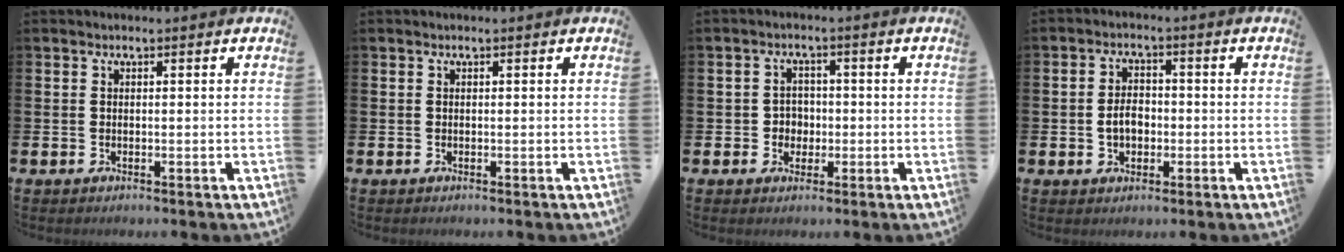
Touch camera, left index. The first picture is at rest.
{"total": 0.0}
{"total": 2.6, "force": [-0.4, 2.5, 0.7], "torque": [-0.010, 0.004, -0.016]}
{"total": 3.4, "force": [-0.7, 2.4, 2.3], "torque": [-0.034, 0.002, -0.018]}